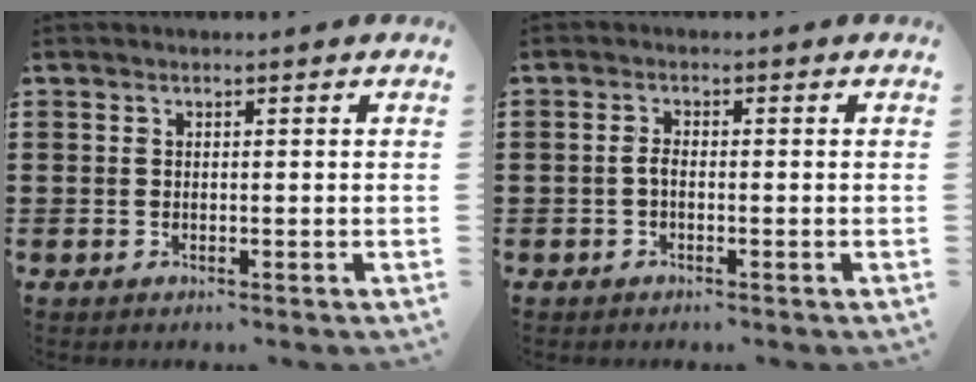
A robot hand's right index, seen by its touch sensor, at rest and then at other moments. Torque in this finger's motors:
{"motor_torque": [0.40, 0.15, 0.21, 0.07]}